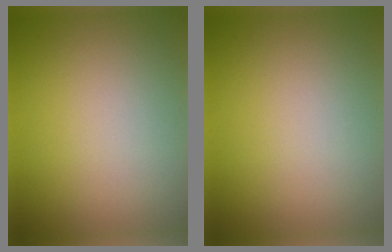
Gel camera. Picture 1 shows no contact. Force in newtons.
{"total": 0.0}